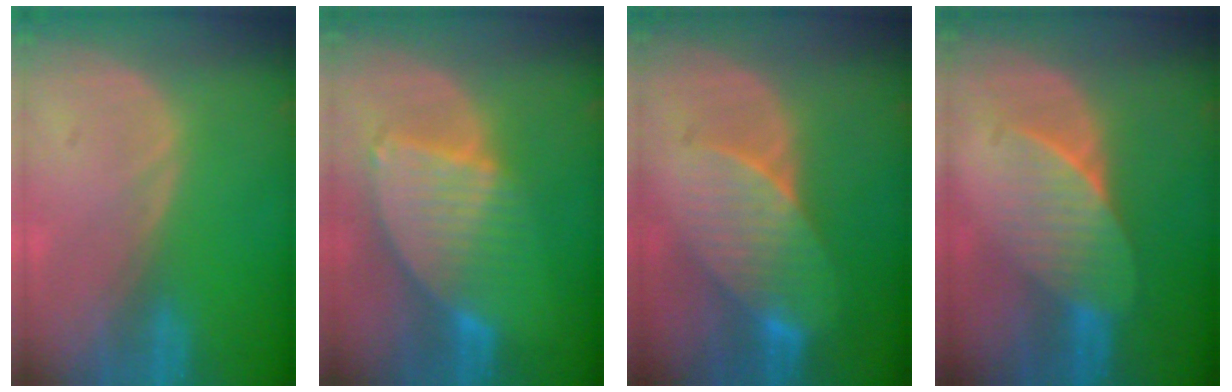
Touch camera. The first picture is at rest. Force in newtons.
{"total": 8.4, "press": 7.3, "slide": 4.1}
{"total": 7.5, "press": 7.4, "slide": 1.2}
{"total": 7.3, "press": 6.8, "slide": 2.7}